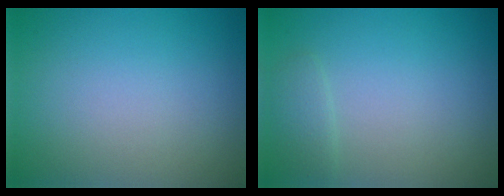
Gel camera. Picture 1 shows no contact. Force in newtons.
{"total": 1.0, "press": 1.0, "slide": 0.2}